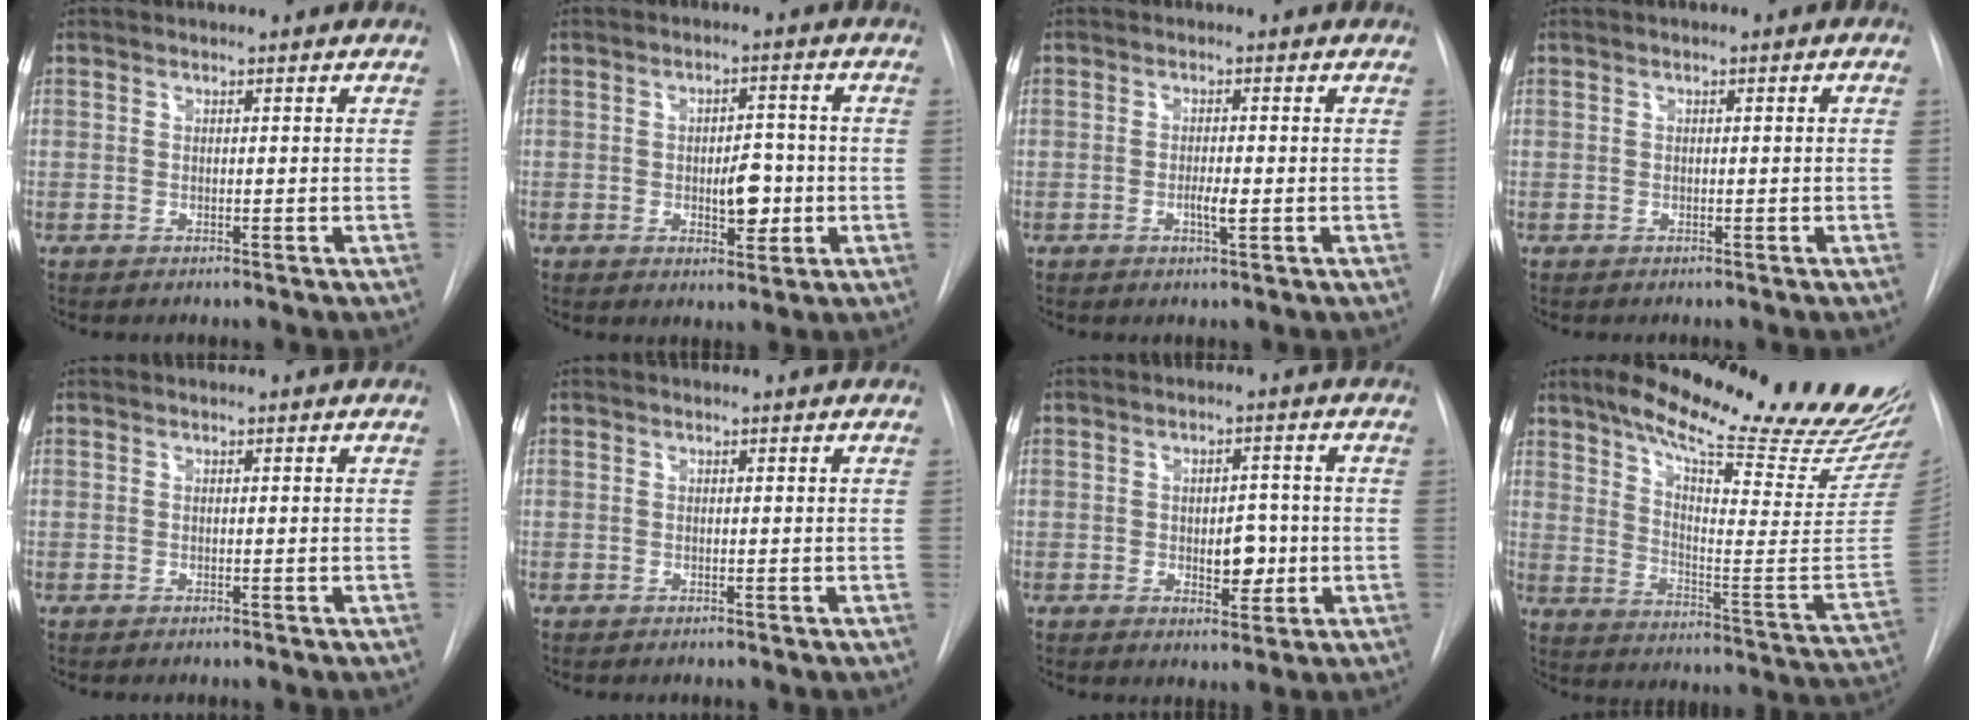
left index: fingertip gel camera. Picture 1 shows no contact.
{"total": 5.3, "force": [-0.9, 2.5, 4.5], "torque": [-0.059, 0.001, -0.008]}
{"total": 2.0, "force": [-0.6, 0.3, 1.9], "torque": [-0.037, -0.002, -0.009]}
{"total": 0.7, "force": [0.1, 0.4, 0.5], "torque": [-0.010, 0.003, 0.000]}
{"total": 0.0}
{"total": 0.0}
{"total": 4.8, "force": [-0.7, 2.6, 4.0], "torque": [-0.049, -0.001, -0.004]}
{"total": 27.0, "force": [22.2, 2.4, 15.2], "torque": [-0.233, -0.081, 0.296]}